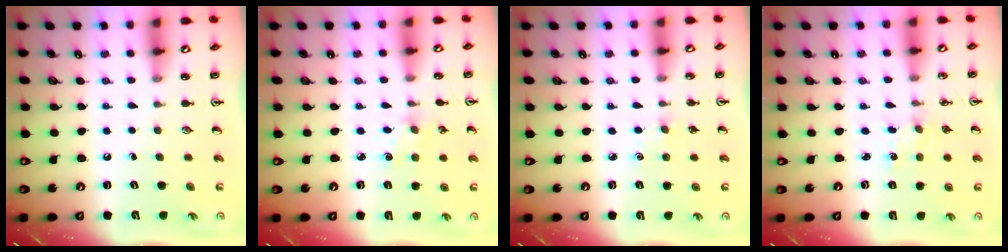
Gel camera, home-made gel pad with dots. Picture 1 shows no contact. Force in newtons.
{"total": 1.3, "press": 1.3, "slide": 0.2}
{"total": 1.1, "press": 1.1, "slide": 0.2}
{"total": 0.0}